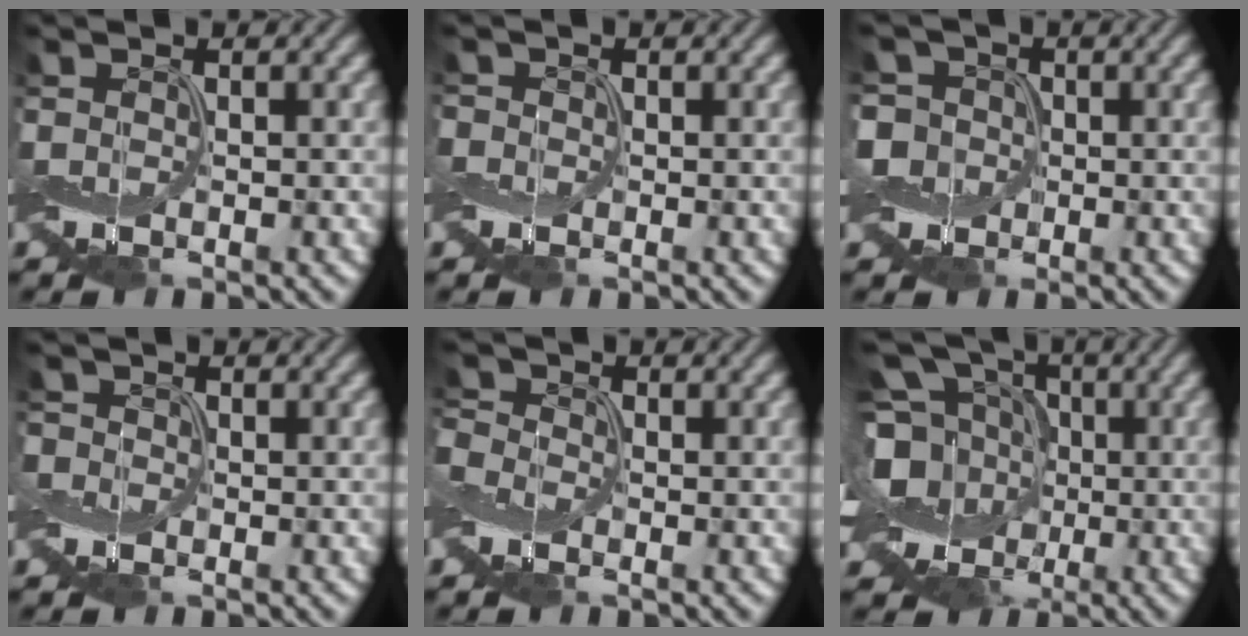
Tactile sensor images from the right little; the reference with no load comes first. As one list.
[{"total": 0.7, "force": [-0.4, 0.4, -0.5], "torque": [0.012, 0.001, -0.007]}, {"total": 2.9, "force": [-0.6, 2.8, 0.5], "torque": [-0.016, 0.009, -0.021]}, {"total": 1.0, "force": [-0.5, 0.7, -0.5], "torque": [0.009, 0.003, -0.013]}, {"total": 1.7, "force": [-1.1, 1.3, 0.3], "torque": [-0.011, 0.003, -0.029]}, {"total": 10.8, "force": [-0.8, 9.1, 5.8], "torque": [-0.131, 0.008, -0.030]}]